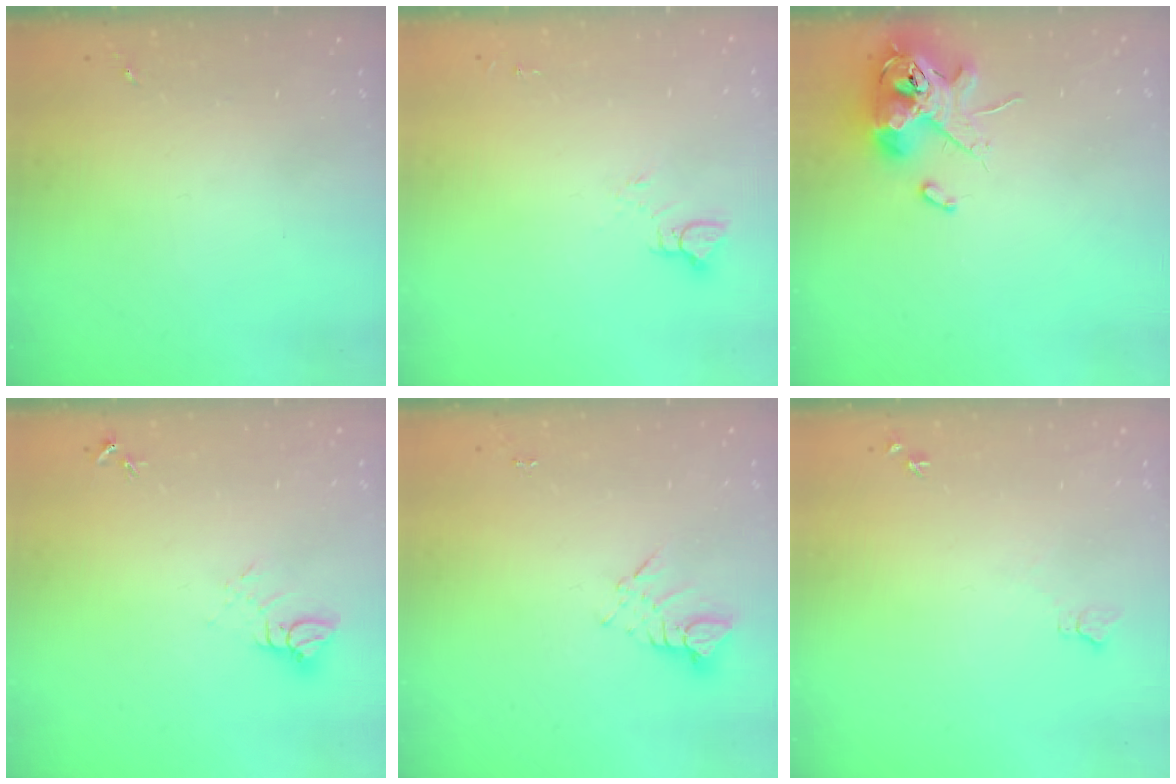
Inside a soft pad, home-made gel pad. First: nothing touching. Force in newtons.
{"total": 5.3, "press": 5.3, "slide": 0.5}
{"total": 13.2, "press": 13.0, "slide": 2.3}
{"total": 5.0, "press": 5.0, "slide": 0.4}
{"total": 4.2, "press": 4.2, "slide": 0.2}
{"total": 5.5, "press": 5.5, "slide": 0.7}